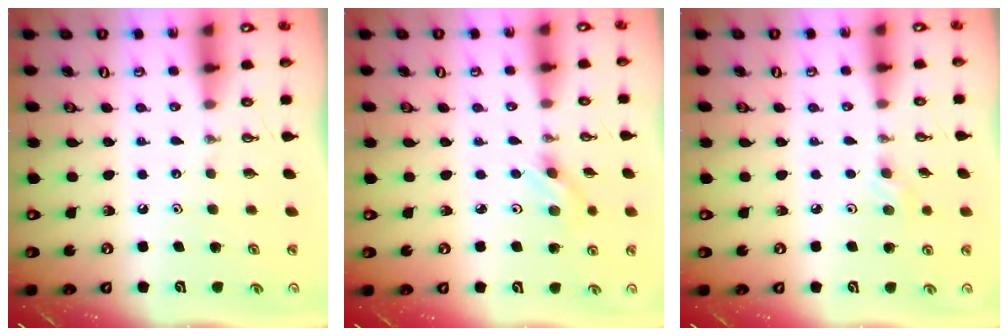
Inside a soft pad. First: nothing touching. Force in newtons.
{"total": 3.2, "press": 2.9, "slide": 1.4}
{"total": 2.2, "press": 2.1, "slide": 0.7}